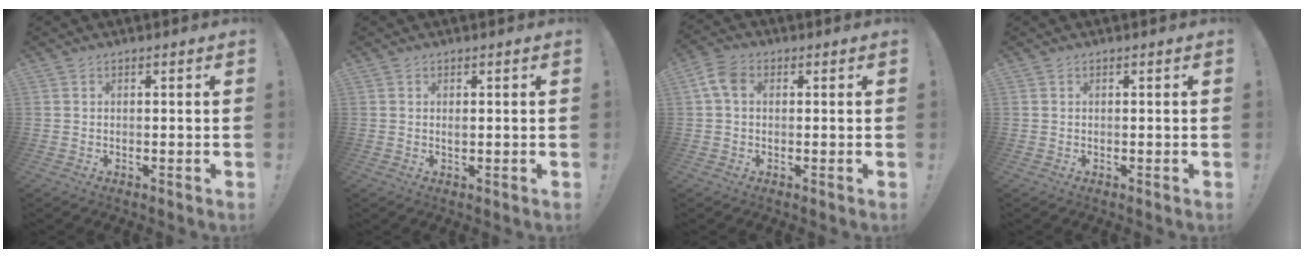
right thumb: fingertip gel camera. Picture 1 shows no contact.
{"total": 0.7, "force": [0.1, 0.4, 0.6], "torque": [-0.004, -0.001, -0.001]}
{"total": 6.1, "force": [1.4, 4.2, 4.3], "torque": [-0.087, 0.010, 0.031]}
{"total": 0.0}